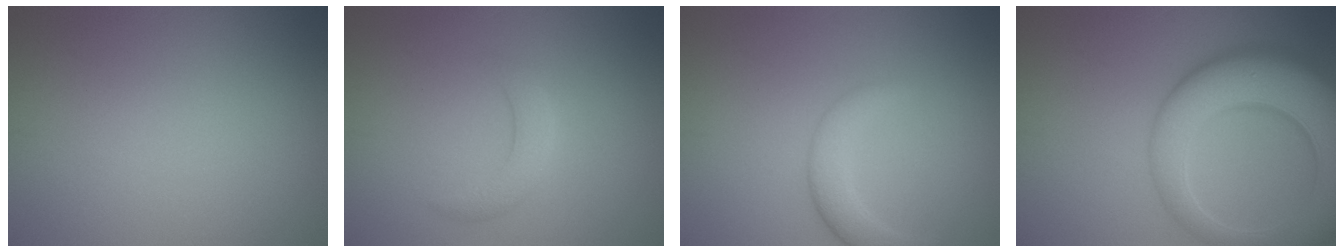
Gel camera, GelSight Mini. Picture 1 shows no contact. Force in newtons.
{"total": 2.3, "press": 2.3, "slide": 0.0}
{"total": 2.6, "press": 2.6, "slide": 0.2}
{"total": 10.9, "press": 10.9, "slide": 0.6}